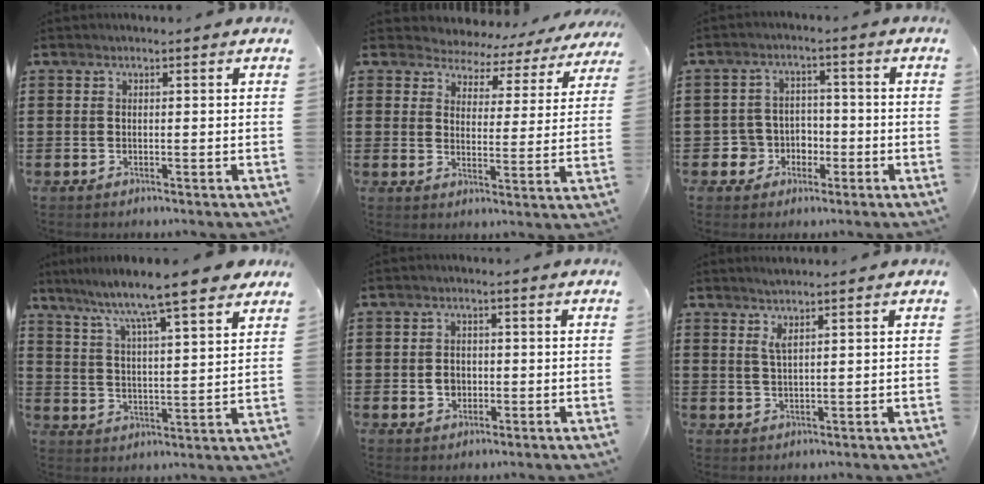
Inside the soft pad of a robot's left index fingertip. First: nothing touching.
{"total": 3.6, "force": [3.4, 1.2, -0.2], "torque": [-0.021, -0.024, 0.053]}
{"total": 4.7, "force": [-1.7, 4.2, 1.3], "torque": [-0.036, 0.012, -0.032]}
{"total": 8.5, "force": [7.4, -0.2, 4.2], "torque": [-0.106, -0.049, 0.118]}
{"total": 2.6, "force": [-0.4, 2.2, 1.3], "torque": [-0.032, 0.003, -0.009]}
{"total": 2.2, "force": [1.5, 0.1, 1.6], "torque": [-0.035, 0.001, 0.027]}